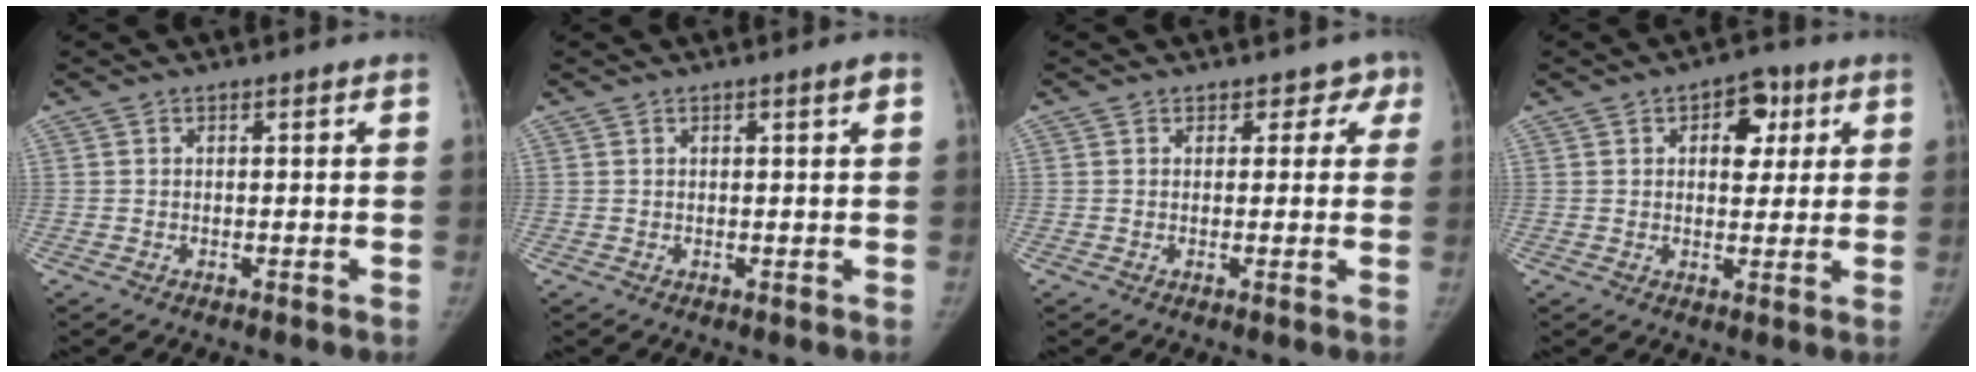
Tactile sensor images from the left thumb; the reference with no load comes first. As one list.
[{"total": 1.1, "force": [0.5, 0.0, 1.0], "torque": [-0.014, 0.000, 0.007]}, {"total": 3.1, "force": [1.8, 2.5, 0.2], "torque": [0.039, -0.005, 0.003]}, {"total": 7.5, "force": [2.7, 4.8, 5.1], "torque": [-0.030, -0.005, 0.031]}]